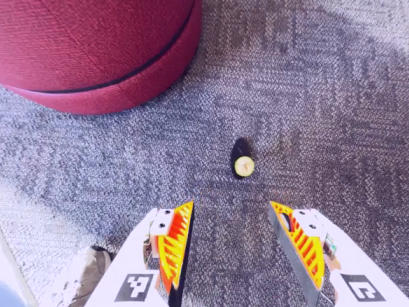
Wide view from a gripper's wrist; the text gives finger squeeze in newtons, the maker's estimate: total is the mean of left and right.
{"total": 0.0}